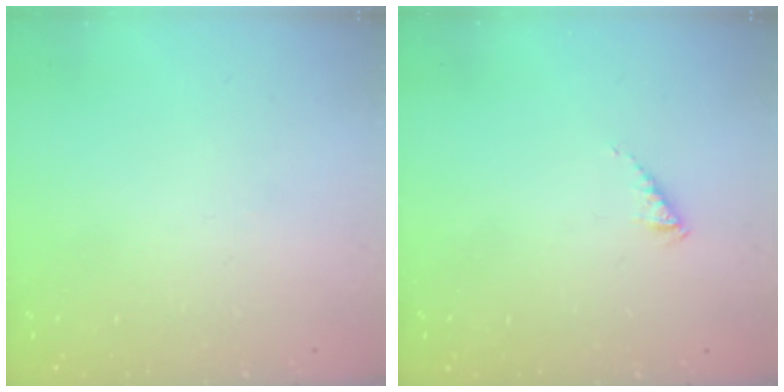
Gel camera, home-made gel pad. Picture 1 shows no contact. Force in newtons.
{"total": 2.3, "press": 2.3, "slide": 0.4}